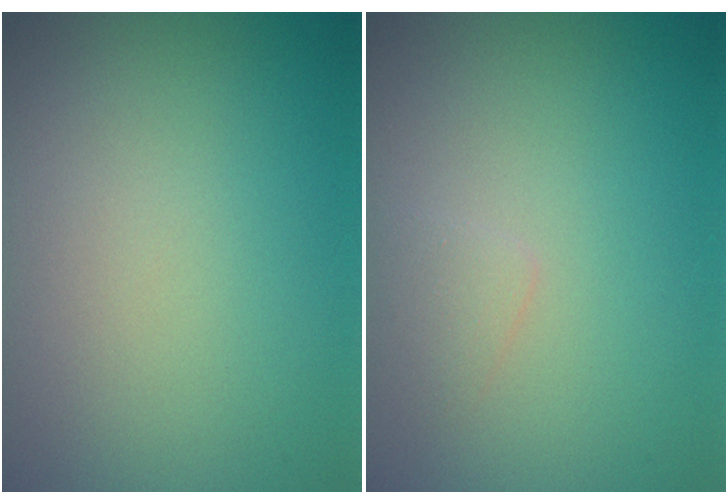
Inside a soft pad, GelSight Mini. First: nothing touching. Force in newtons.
{"total": 0.9, "press": 0.9, "slide": 0.1}